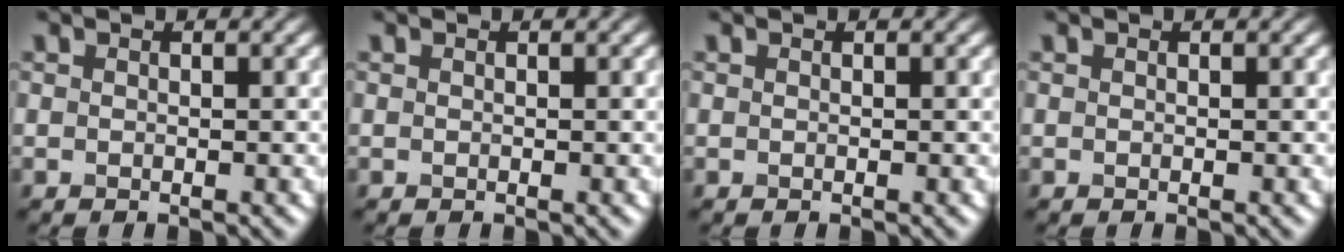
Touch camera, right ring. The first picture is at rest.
{"total": 0.0}
{"total": 0.0}
{"total": 0.0}